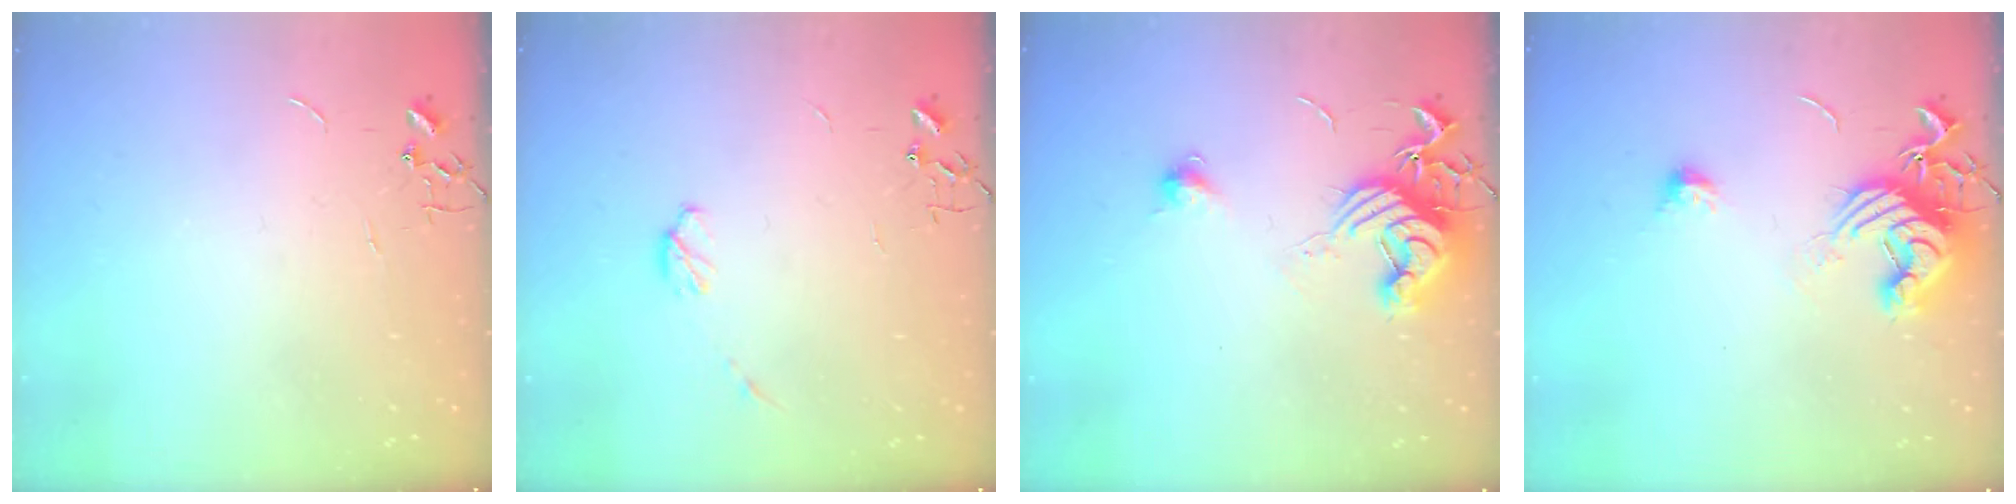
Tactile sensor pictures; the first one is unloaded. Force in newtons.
{"total": 4.3, "press": 4.3, "slide": 0.7}
{"total": 13.2, "press": 13.2, "slide": 0.5}
{"total": 13.9, "press": 13.8, "slide": 1.0}